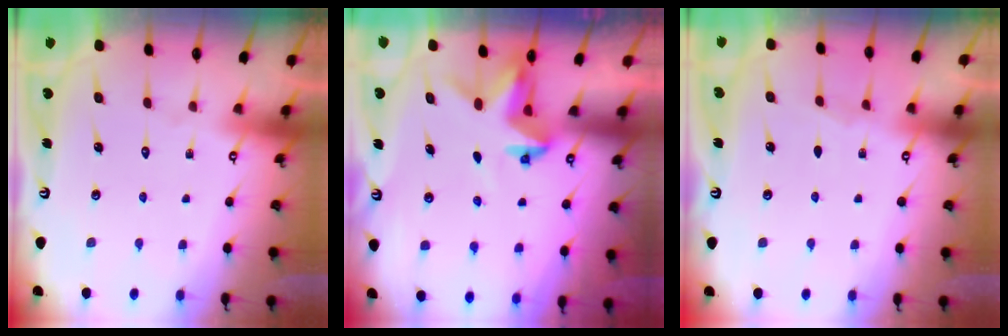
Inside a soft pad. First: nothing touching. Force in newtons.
{"total": 3.4, "press": 3.4, "slide": 0.2}
{"total": 3.0, "press": 3.0, "slide": 0.4}